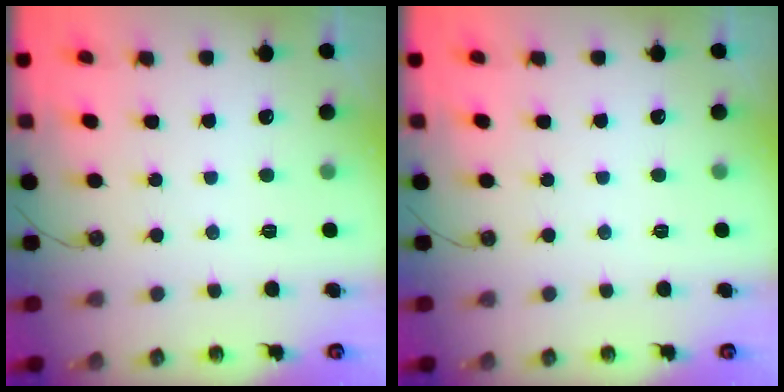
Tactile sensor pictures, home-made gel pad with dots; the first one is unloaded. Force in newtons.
{"total": 0.0}